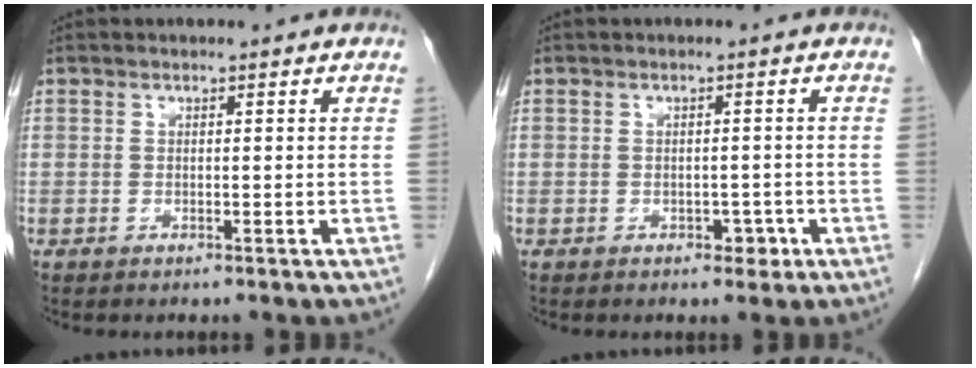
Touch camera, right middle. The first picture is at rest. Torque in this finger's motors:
{"motor_torque": [0.39, -0.15, 0.10, 0.02]}